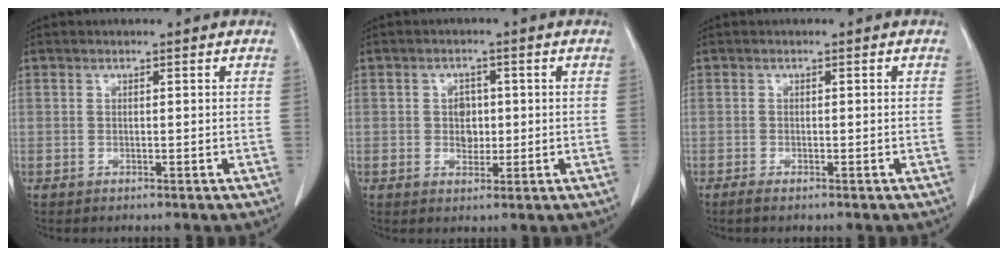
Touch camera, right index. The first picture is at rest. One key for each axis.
{"total": 3.1, "fx": 0.1, "fy": 2.5, "fz": 1.8, "tx": -0.024, "ty": 0.005, "tz": 0.004}
{"total": 1.4, "fx": -1.0, "fy": -0.1, "fz": 1.0, "tx": -0.021, "ty": -0.005, "tz": -0.015}